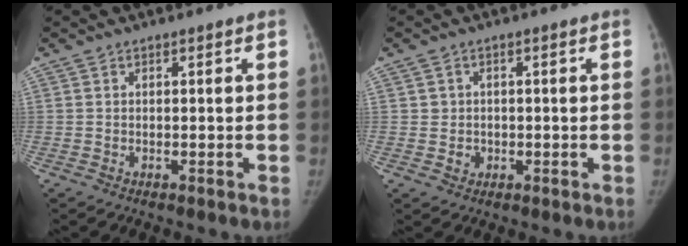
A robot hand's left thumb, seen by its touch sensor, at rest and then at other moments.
{"total": 2.3, "force": [-0.2, 2.3, 0.4], "torque": [0.010, 0.002, 0.000]}